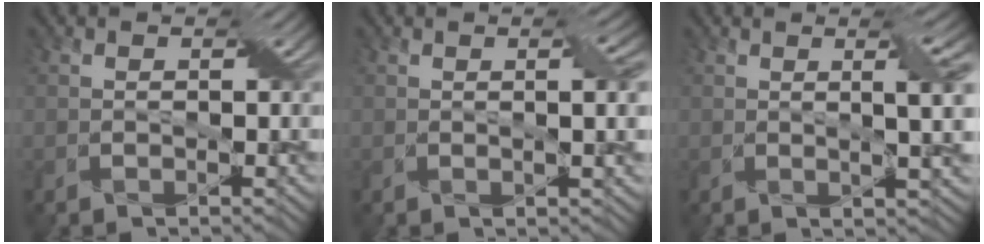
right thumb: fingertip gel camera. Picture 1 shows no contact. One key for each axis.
{"total": 2.5, "fx": 0.4, "fy": 0.1, "fz": 2.4, "tx": -0.035, "ty": 0.004, "tz": 0.005}
{"total": 4.1, "fx": 1.1, "fy": 0.5, "fz": 4.0, "tx": -0.063, "ty": 0.009, "tz": 0.016}